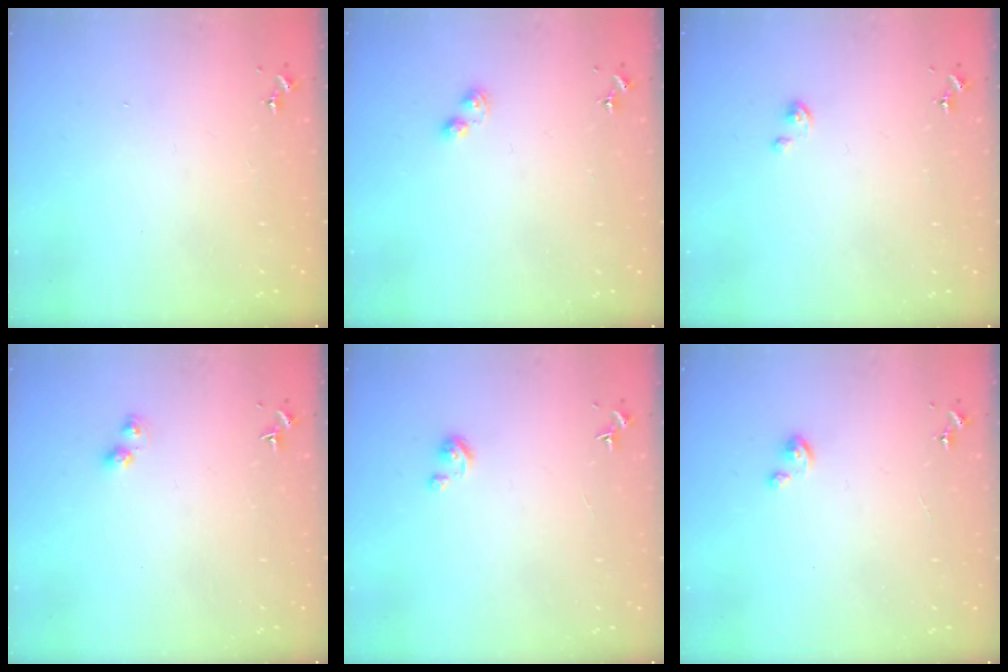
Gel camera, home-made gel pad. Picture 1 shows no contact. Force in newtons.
{"total": 3.5, "press": 3.4, "slide": 0.4}
{"total": 1.1, "press": 1.1, "slide": 0.2}
{"total": 4.4, "press": 4.4, "slide": 0.3}
{"total": 2.7, "press": 2.6, "slide": 0.3}
{"total": 2.9, "press": 2.9, "slide": 0.2}